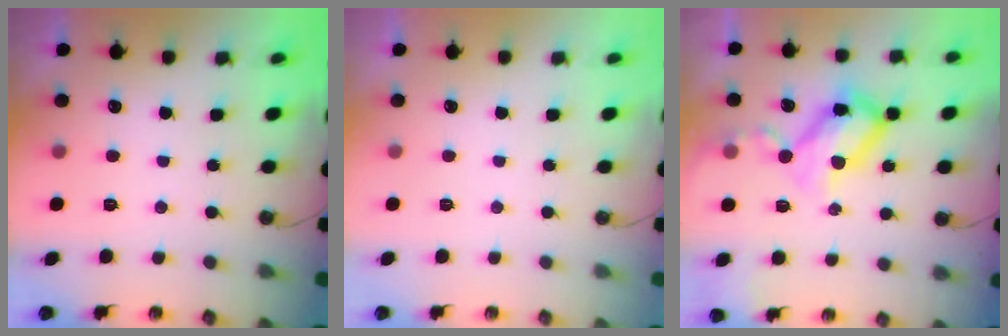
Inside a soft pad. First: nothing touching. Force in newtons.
{"total": 0.0}
{"total": 17.5, "press": 17.4, "slide": 1.5}